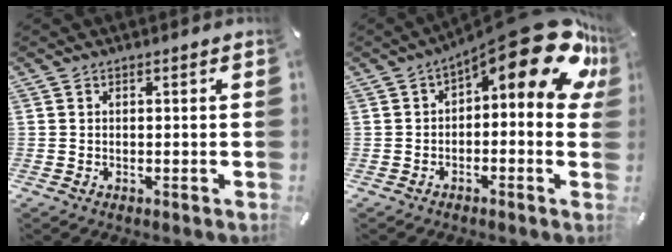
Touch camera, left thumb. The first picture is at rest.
{"total": 19.1, "force": [8.6, 7.2, 15.4], "torque": [-0.198, -0.065, 0.147]}